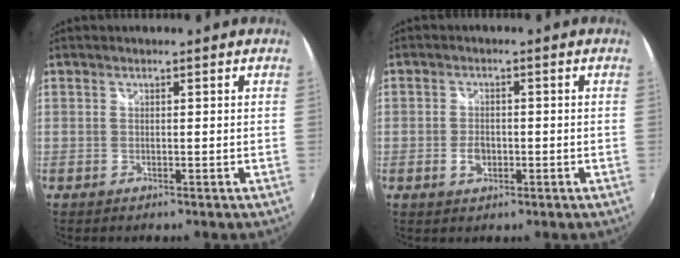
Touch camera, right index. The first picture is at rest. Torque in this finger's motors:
{"motor_torque": [0.47, -0.17, 0.22, 0.02]}